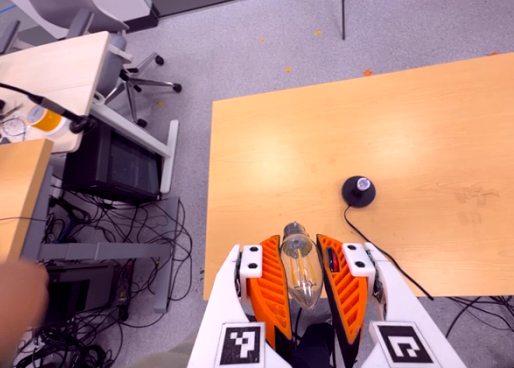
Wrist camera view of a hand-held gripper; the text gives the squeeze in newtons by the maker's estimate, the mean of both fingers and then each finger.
{"total": 19.8, "left": 21.4, "right": 18.2}